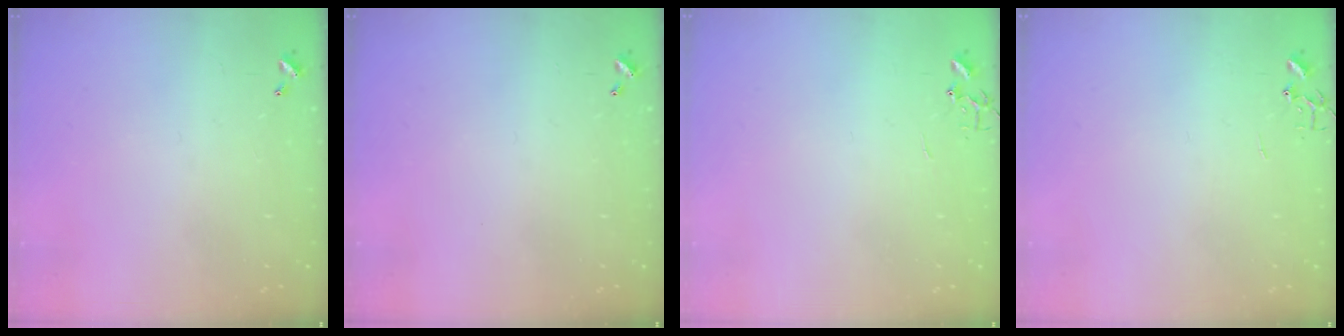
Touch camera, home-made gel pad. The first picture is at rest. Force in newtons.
{"total": 0.0}
{"total": 0.0}
{"total": 0.0}